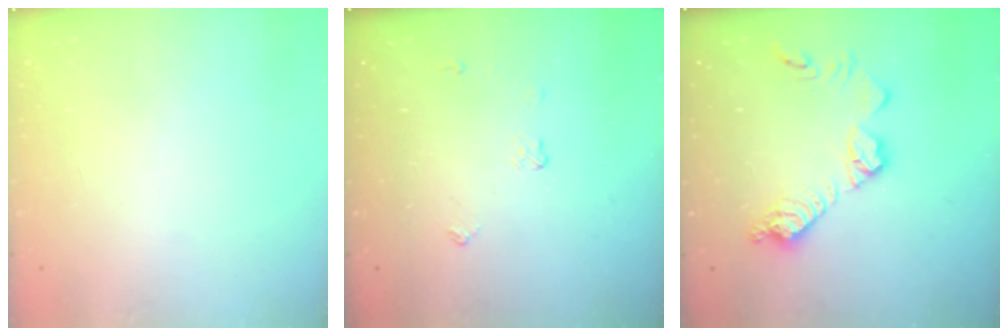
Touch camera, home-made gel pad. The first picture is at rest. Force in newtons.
{"total": 3.9, "press": 3.8, "slide": 0.6}
{"total": 14.3, "press": 14.3, "slide": 1.0}